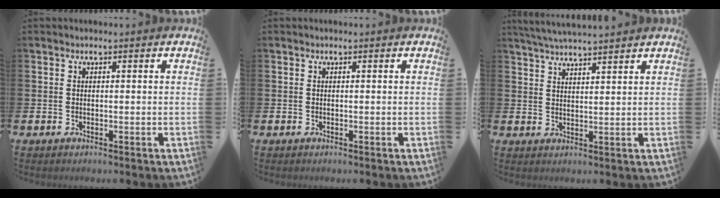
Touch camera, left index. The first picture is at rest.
{"total": 0.0}
{"total": 4.1, "force": [4.0, -0.3, 0.8], "torque": [-0.030, -0.012, 0.073]}